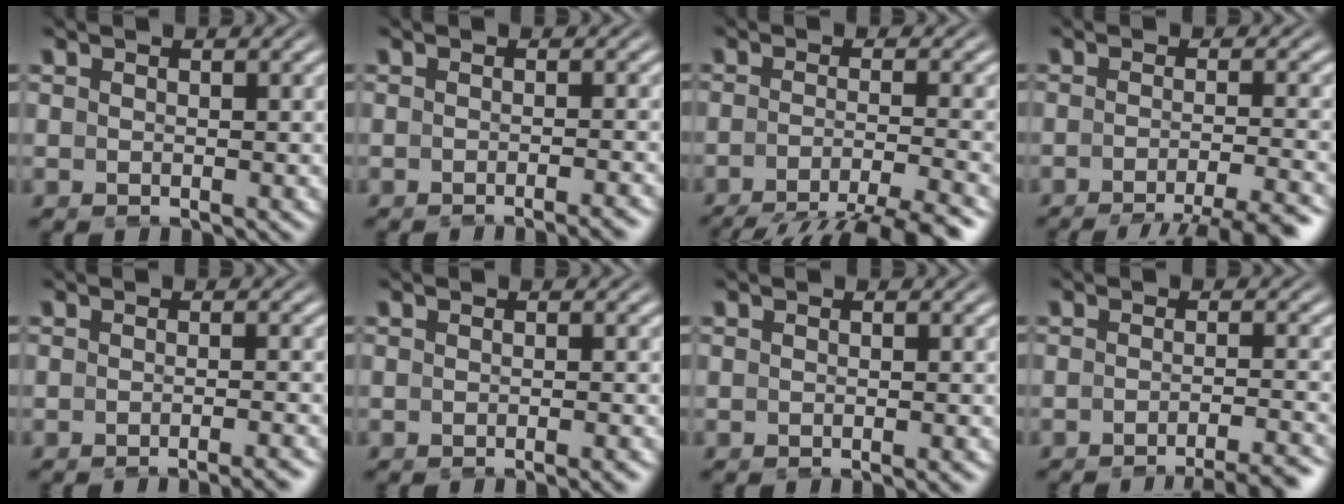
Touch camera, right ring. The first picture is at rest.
{"total": 2.4, "force": [-2.2, 0.1, 1.1], "torque": [-0.012, 0.004, -0.035]}
{"total": 9.5, "force": [-7.5, 2.9, 5.1], "torque": [-0.067, -0.028, -0.103]}
{"total": 10.6, "force": [-9.3, 2.7, 4.2], "torque": [-0.042, -0.018, -0.138]}
{"total": 3.3, "force": [-3.0, 0.2, 1.3], "torque": [-0.013, 0.002, -0.047]}
{"total": 1.3, "force": [-1.1, -0.1, 0.6], "torque": [-0.009, 0.005, -0.019]}
{"total": 0.7, "force": [-0.6, -0.2, 0.4], "torque": [-0.005, 0.003, -0.011]}
{"total": 8.9, "force": [-8.3, 1.6, 2.8], "torque": [-0.017, -0.008, -0.126]}